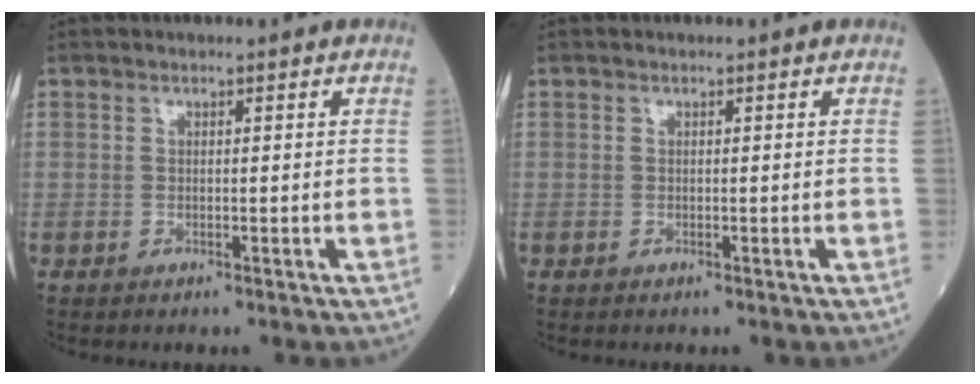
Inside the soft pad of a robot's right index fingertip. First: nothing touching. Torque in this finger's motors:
{"motor_torque": [0.00, 0.00, 0.00, -0.01]}